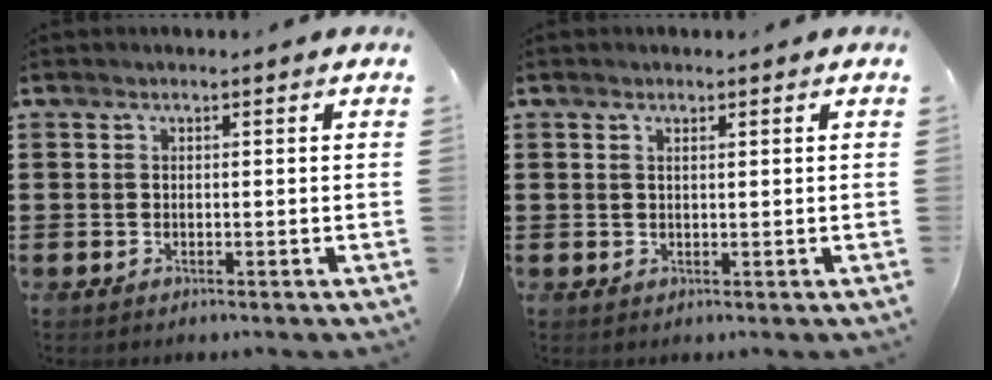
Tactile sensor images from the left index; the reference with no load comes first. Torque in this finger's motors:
{"motor_torque": [-0.28, 0.41, -0.05, -0.01]}